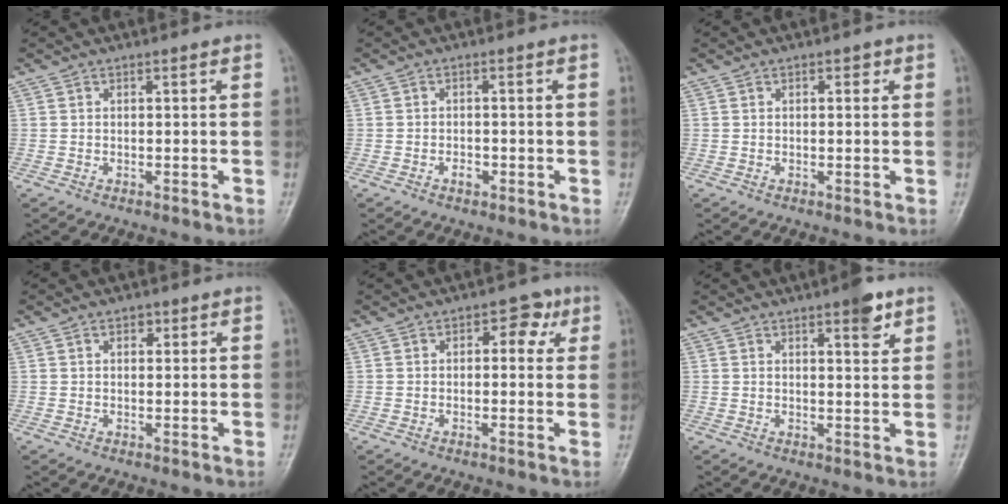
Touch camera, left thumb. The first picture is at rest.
{"total": 1.8, "force": [-0.8, 1.1, 1.1], "torque": [-0.013, 0.006, -0.014]}
{"total": 1.3, "force": [0.6, 0.7, 0.9], "torque": [-0.005, 0.001, 0.006]}
{"total": 1.9, "force": [0.9, 1.3, 1.1], "torque": [-0.007, -0.001, 0.012]}
{"total": 4.8, "force": [1.5, 3.0, 3.4], "torque": [-0.012, 0.003, 0.010]}
{"total": 4.6, "force": [2.8, 1.3, 3.3], "torque": [-0.036, -0.015, 0.037]}